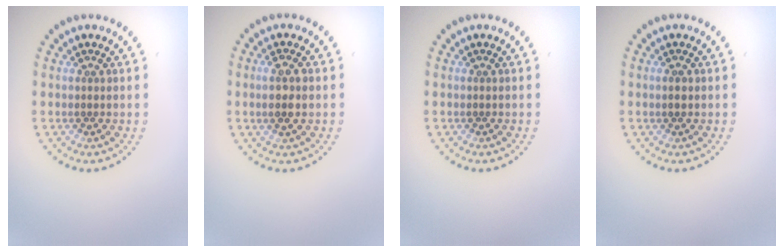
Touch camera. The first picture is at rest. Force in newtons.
{"total": 2.3, "press": 2.1, "slide": 0.8}
{"total": 0.0}
{"total": 1.2, "press": 1.2, "slide": 0.1}